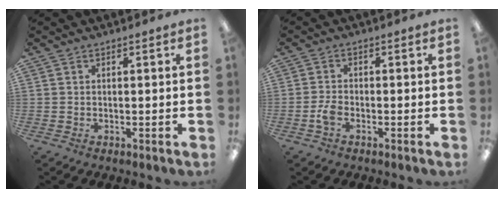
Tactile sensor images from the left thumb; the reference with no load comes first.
{"total": 3.2, "force": [-1.4, 1.6, 2.3], "torque": [-0.052, 0.003, -0.027]}